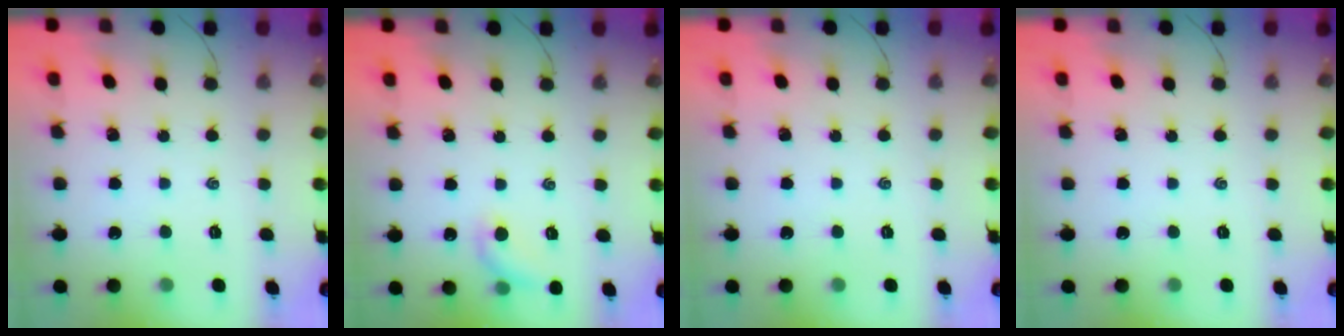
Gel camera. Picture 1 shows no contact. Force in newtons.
{"total": 7.5, "press": 7.3, "slide": 1.8}
{"total": 0.0}
{"total": 0.0}